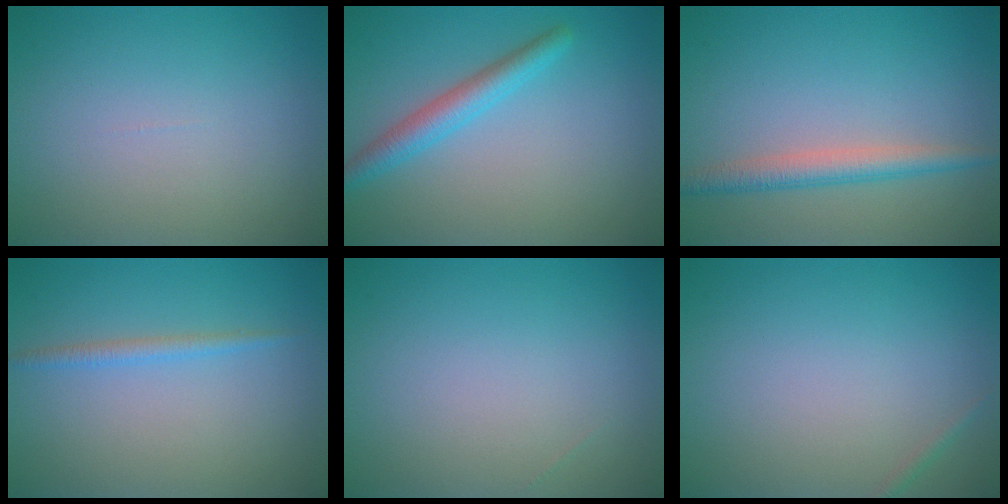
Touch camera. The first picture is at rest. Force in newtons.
{"total": 2.9, "press": 2.9, "slide": 0.2}
{"total": 2.7, "press": 2.7, "slide": 0.1}
{"total": 1.3, "press": 1.3, "slide": 0.1}
{"total": 0.0}
{"total": 0.5, "press": 0.5, "slide": 0.0}